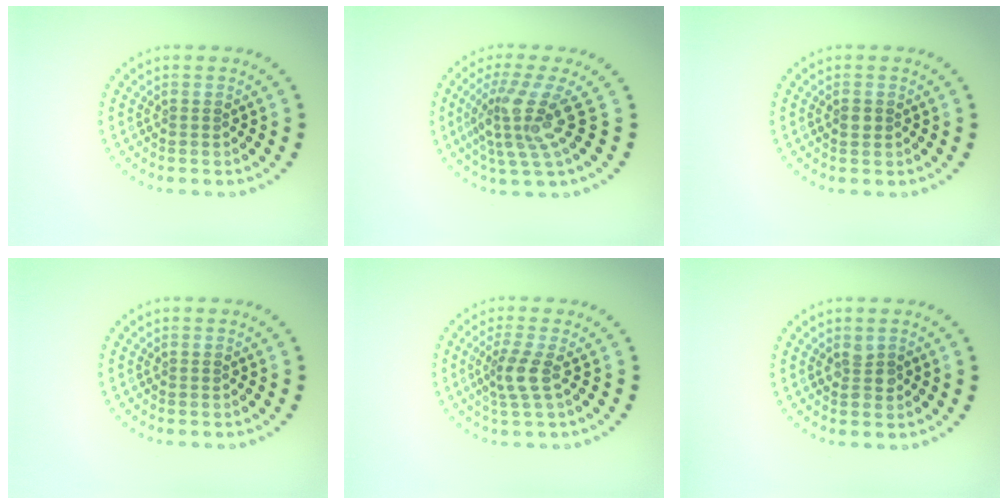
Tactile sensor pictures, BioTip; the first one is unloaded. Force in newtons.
{"total": 4.6, "press": 3.2, "slide": 3.3}
{"total": 1.1, "press": 1.1, "slide": 0.1}
{"total": 0.0}
{"total": 2.4, "press": 1.8, "slide": 1.6}
{"total": 1.2, "press": 1.1, "slide": 0.1}